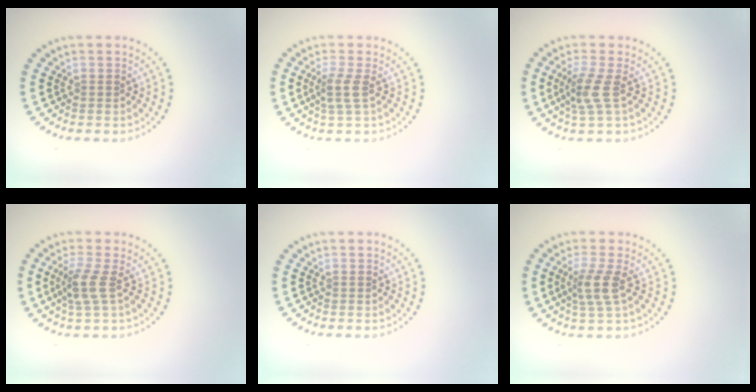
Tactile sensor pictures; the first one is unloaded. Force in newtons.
{"total": 1.9, "press": 1.5, "slide": 1.2}
{"total": 2.6, "press": 2.0, "slide": 1.5}
{"total": 2.6, "press": 2.0, "slide": 1.6}
{"total": 0.0}
{"total": 2.7, "press": 2.1, "slide": 1.7}